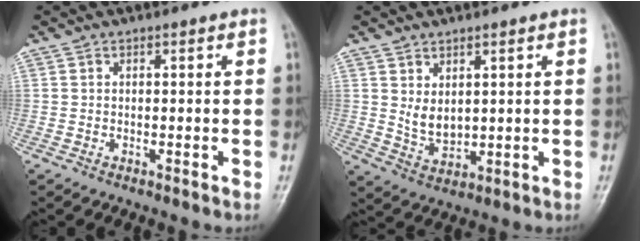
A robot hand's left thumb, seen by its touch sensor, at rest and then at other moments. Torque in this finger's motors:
{"motor_torque": [-0.03, 0.20, 0.26, -0.13, 0.02]}